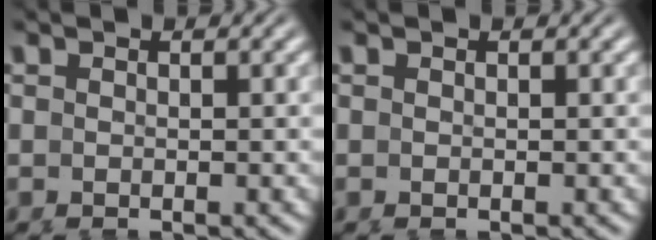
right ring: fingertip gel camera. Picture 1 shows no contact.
{"total": 0.0}